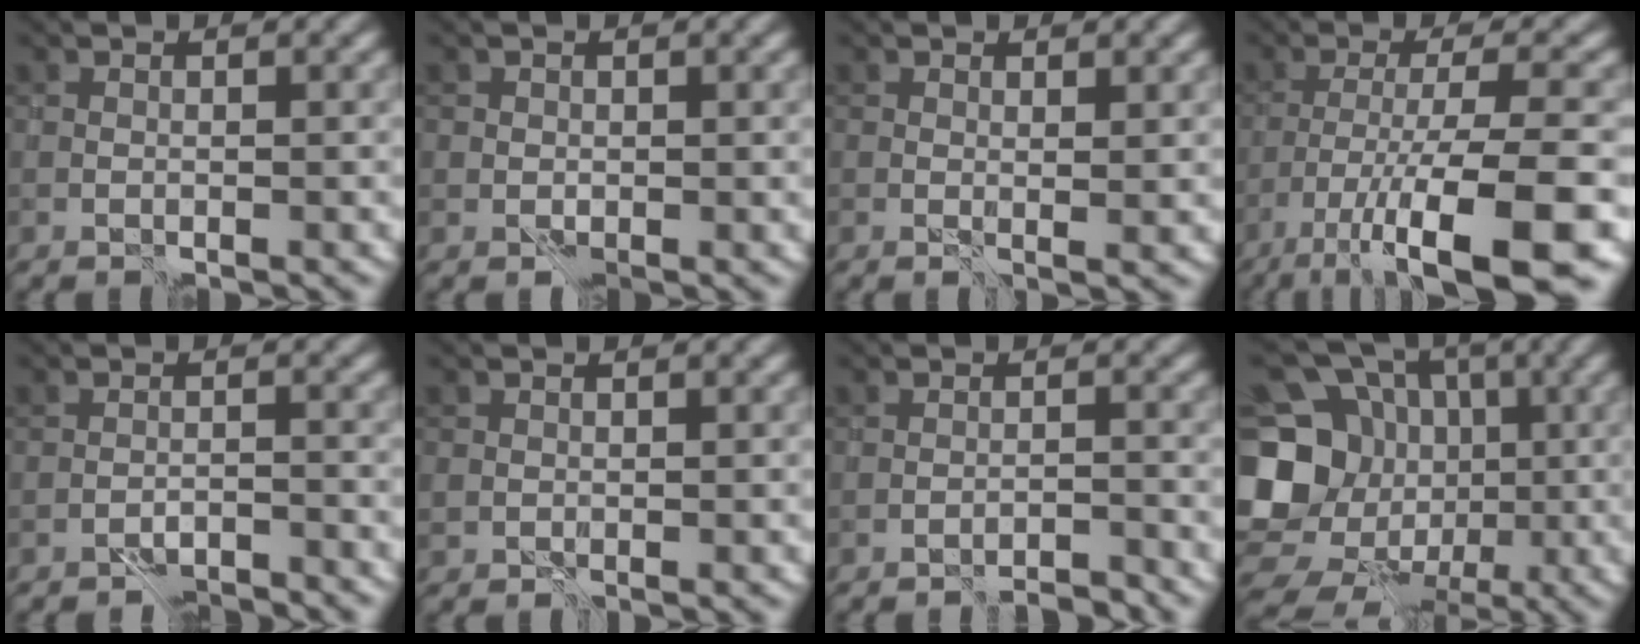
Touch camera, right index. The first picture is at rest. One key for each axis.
{"total": 1.3, "fx": 0.4, "fy": 1.2, "fz": 0.3, "tx": -0.006, "ty": 0.000, "tz": 0.009}
{"total": 1.1, "fx": 0.6, "fy": -0.1, "fz": 0.9, "tx": -0.010, "ty": -0.002, "tz": 0.011}
{"total": 12.1, "fx": -7.7, "fy": 1.8, "fz": 9.1, "tx": -0.148, "ty": -0.003, "tz": -0.122}
{"total": 2.2, "fx": -2.1, "fy": -0.6, "fz": -0.2, "tx": 0.008, "ty": 0.002, "tz": -0.040}
{"total": 0.9, "fx": 0.4, "fy": 0.7, "fz": 0.2, "tx": -0.006, "ty": 0.002, "tz": 0.005}
{"total": 2.4, "fx": -2.3, "fy": -0.7, "fz": 0.2, "tx": 0.004, "ty": 0.002, "tz": -0.038}
{"total": 14.7, "fx": -2.0, "fy": 12.6, "fz": 7.2, "tx": -0.157, "ty": 0.004, "tz": -0.042}